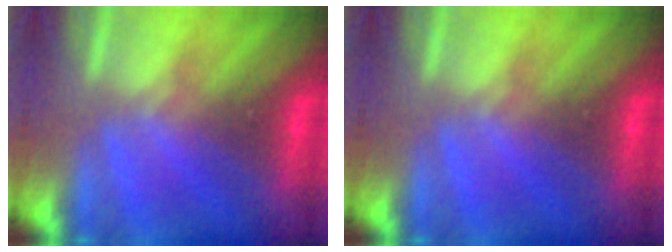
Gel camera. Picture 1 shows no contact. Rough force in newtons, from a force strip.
{"total": 0.0}